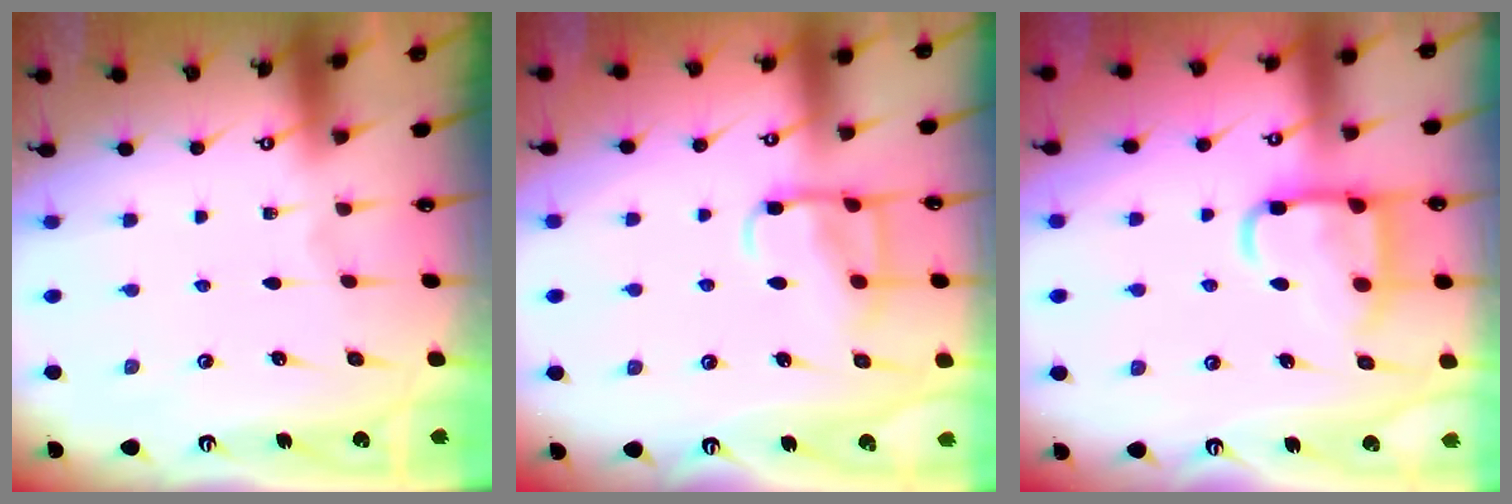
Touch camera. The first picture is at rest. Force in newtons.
{"total": 11.2, "press": 11.1, "slide": 1.0}
{"total": 13.1, "press": 13.0, "slide": 1.5}